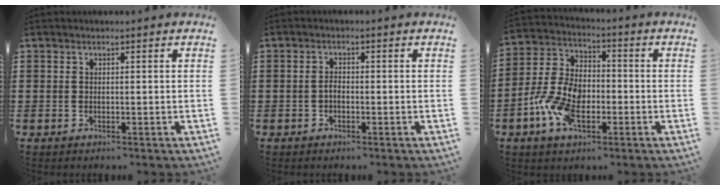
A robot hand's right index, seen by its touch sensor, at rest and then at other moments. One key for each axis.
{"total": 1.5, "fx": -0.5, "fy": 0.9, "fz": 1.2, "tx": -0.024, "ty": 0.004, "tz": -0.010}
{"total": 9.5, "fx": -3.1, "fy": 5.6, "fz": 6.9, "tx": -0.176, "ty": -0.003, "tz": -0.063}